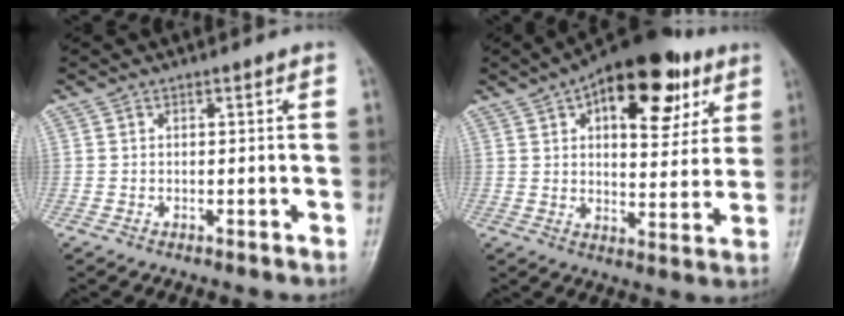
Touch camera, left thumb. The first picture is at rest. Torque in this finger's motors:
{"motor_torque": [0.60, 0.70, 1.54, -1.23, 0.10]}